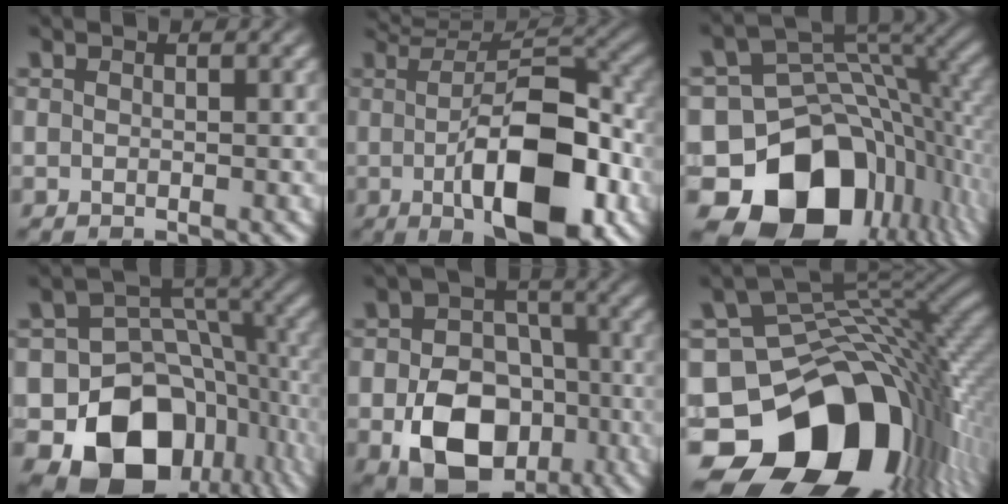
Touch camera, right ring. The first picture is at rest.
{"total": 12.6, "force": [-1.8, 4.5, 11.6], "torque": [-0.147, -0.004, -0.021]}
{"total": 22.7, "force": [-7.2, 15.9, 14.5], "torque": [-0.237, -0.074, -0.088]}
{"total": 21.4, "force": [-6.7, 16.2, 12.4], "torque": [-0.222, -0.078, -0.082]}
{"total": 11.4, "force": [-3.6, 8.4, 6.7], "torque": [-0.107, -0.030, -0.046]}
{"total": 26.6, "force": [-7.1, 17.3, 18.9], "torque": [-0.298, -0.065, -0.085]}